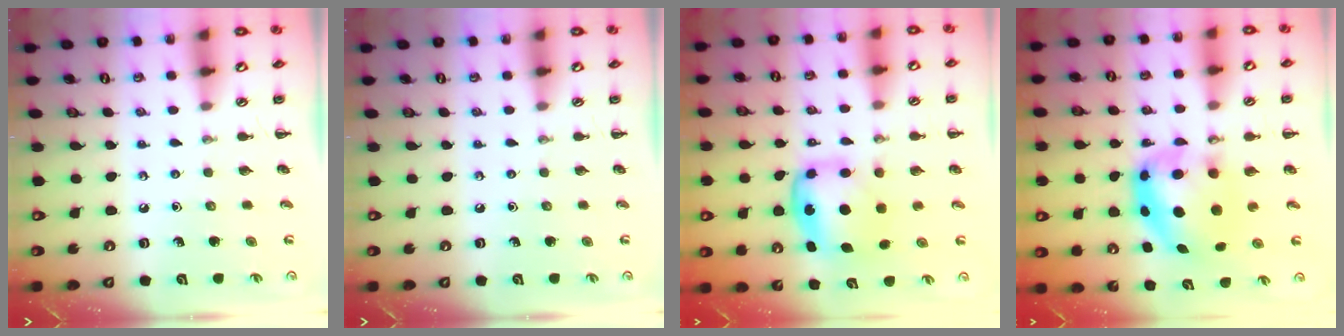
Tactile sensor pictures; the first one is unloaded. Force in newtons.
{"total": 0.0}
{"total": 6.0, "press": 6.0, "slide": 0.8}
{"total": 8.3, "press": 8.1, "slide": 1.9}